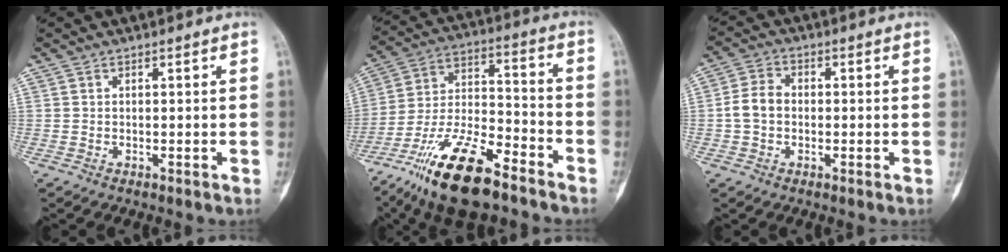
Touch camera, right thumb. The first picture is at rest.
{"total": 19.0, "force": [-12.8, 6.2, 12.6], "torque": [-0.243, 0.067, -0.231]}
{"total": 5.1, "force": [-0.5, 3.9, 3.3], "torque": [-0.061, 0.017, -0.017]}